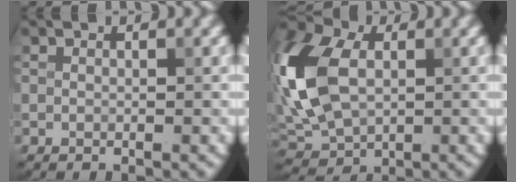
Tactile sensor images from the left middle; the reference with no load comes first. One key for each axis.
{"total": 10.6, "fx": 0.8, "fy": 7.1, "fz": 7.8, "tx": -0.201, "ty": 0.012, "tz": 0.004}